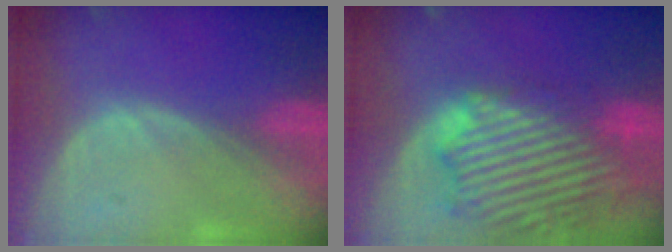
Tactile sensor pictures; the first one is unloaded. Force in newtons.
{"total": 14.3, "press": 12.4, "slide": 7.1}